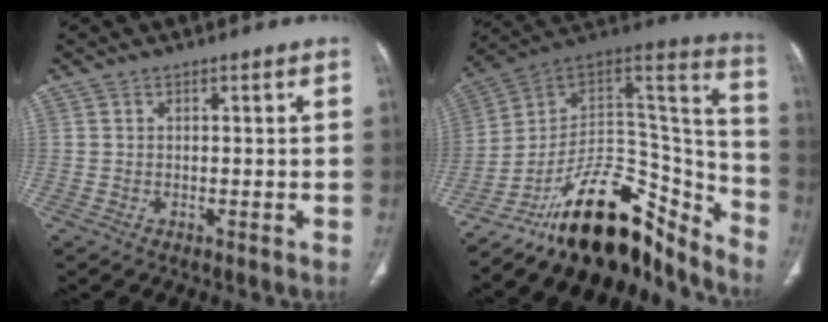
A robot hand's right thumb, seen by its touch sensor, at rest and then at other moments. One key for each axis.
{"total": 26.1, "fx": -19.5, "fy": 11.4, "fz": 13.2, "tx": -0.134, "ty": 0.122, "tz": -0.304}